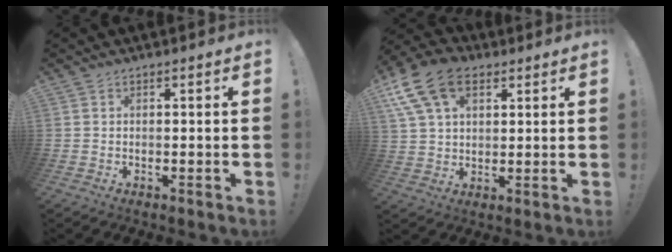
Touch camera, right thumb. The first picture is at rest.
{"total": 14.9, "force": [7.1, 9.4, 9.0], "torque": [-0.163, -0.028, 0.134]}